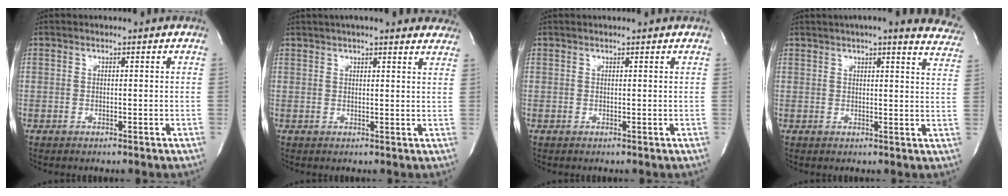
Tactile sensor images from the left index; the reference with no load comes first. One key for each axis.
{"total": 14.4, "fx": 12.4, "fy": 2.7, "fz": 6.7, "tx": -0.096, "ty": 0.028, "tz": 0.148}
{"total": 2.0, "fx": 1.8, "fy": 0.1, "fz": 0.8, "tx": -0.010, "ty": 0.017, "tz": 0.022}
{"total": 17.1, "fx": 15.2, "fy": 2.6, "fz": 7.5, "tx": -0.095, "ty": -0.027, "tz": 0.160}